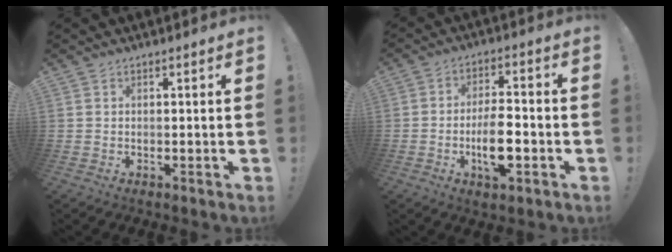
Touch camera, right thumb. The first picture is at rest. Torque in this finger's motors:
{"motor_torque": [2.11, 1.91, 0.16, -0.91, 0.25]}